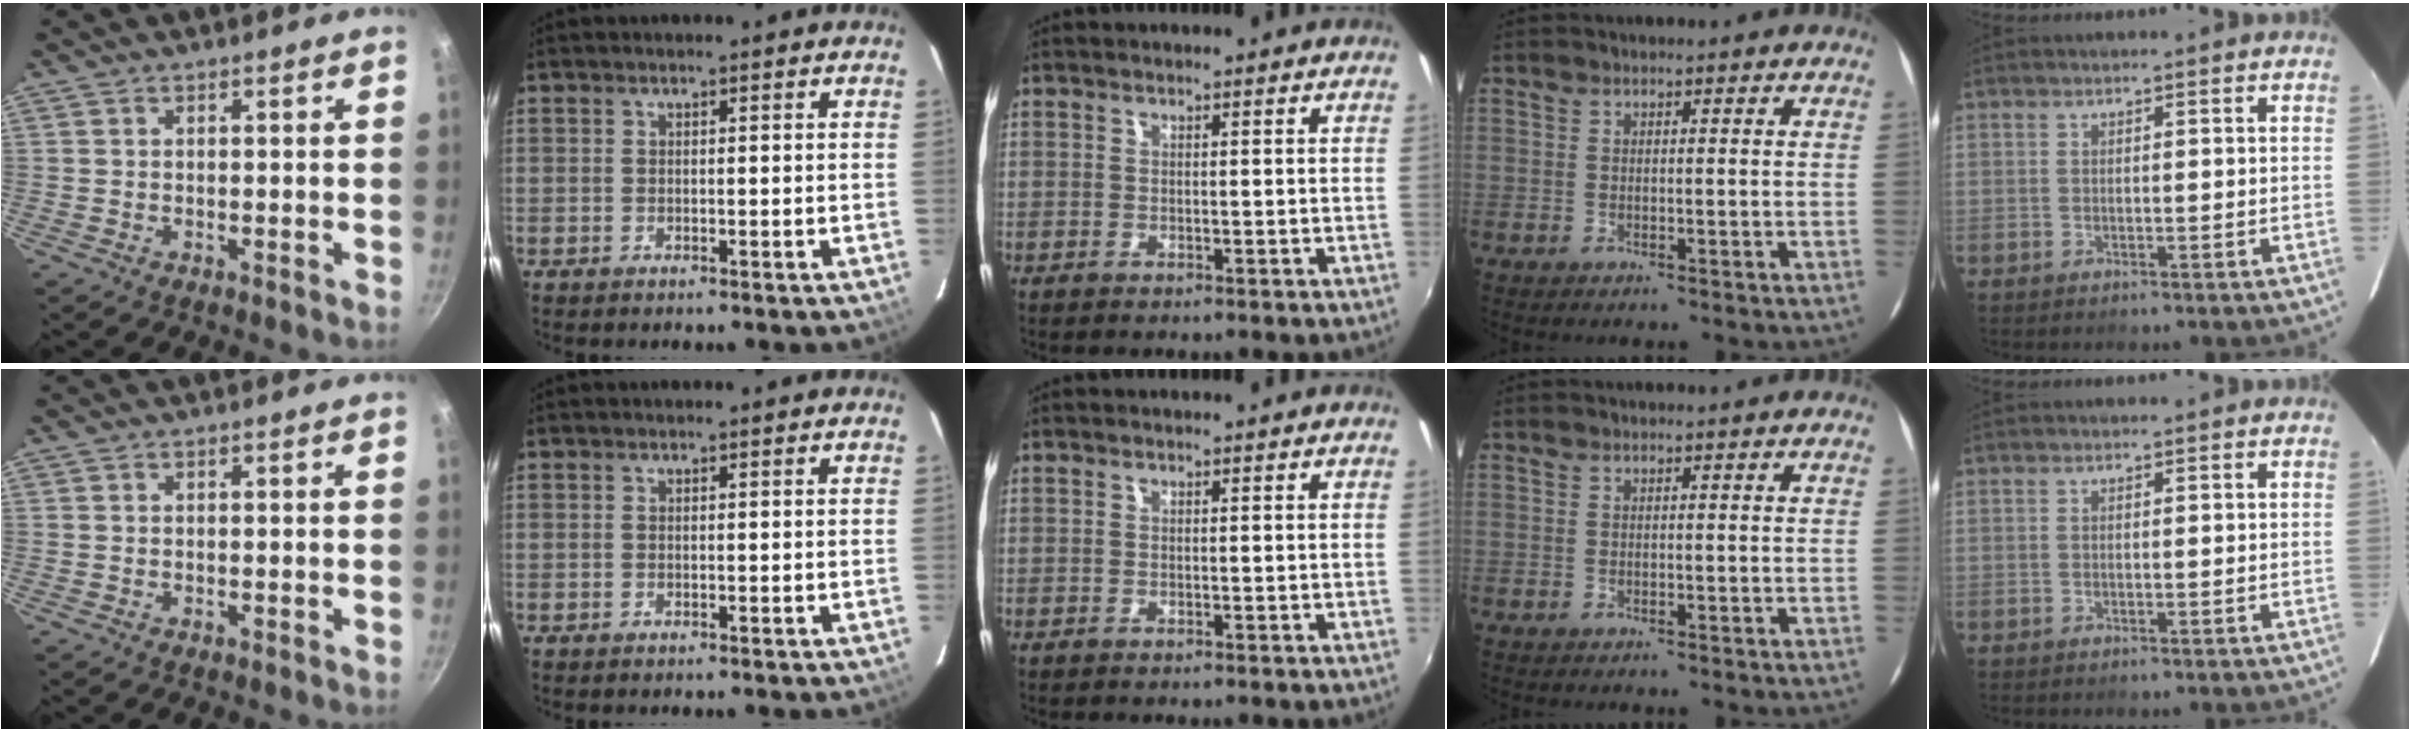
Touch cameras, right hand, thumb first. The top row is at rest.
{}